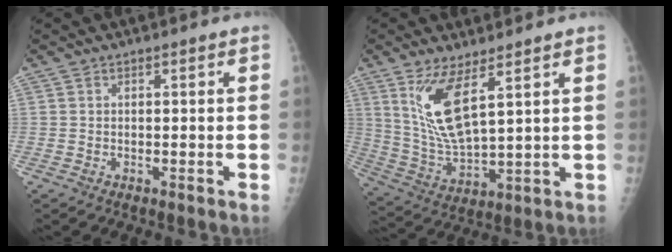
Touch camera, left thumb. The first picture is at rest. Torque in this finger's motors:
{"motor_torque": [1.49, 1.42, 1.12, -0.47, 0.23]}